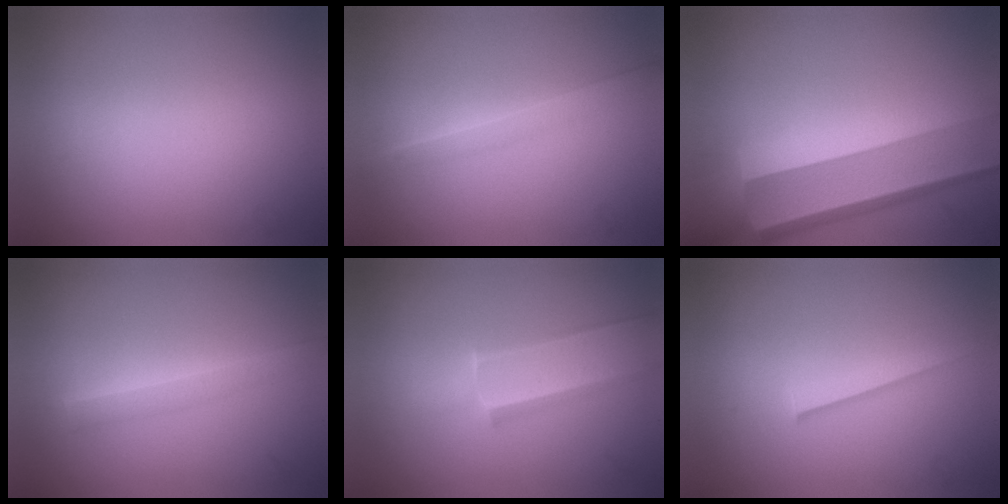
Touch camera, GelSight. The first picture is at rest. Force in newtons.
{"total": 1.4}
{"total": 3.4}
{"total": 2.4}
{"total": 2.0}
{"total": 1.1}